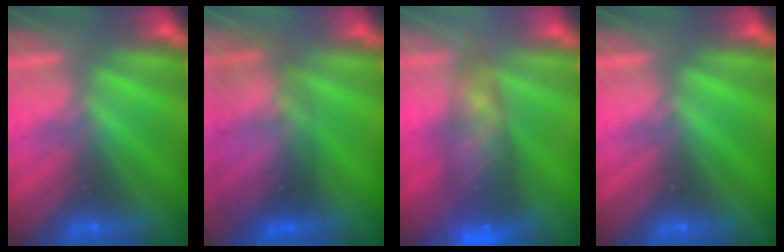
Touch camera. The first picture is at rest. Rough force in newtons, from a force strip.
{"total": 2.9}
{"total": 7.6}
{"total": 0.0}